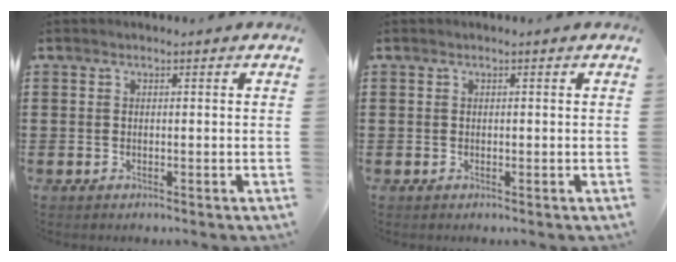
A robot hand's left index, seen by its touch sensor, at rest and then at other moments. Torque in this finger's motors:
{"motor_torque": [0.06, 0.00, 0.01, 0.00]}